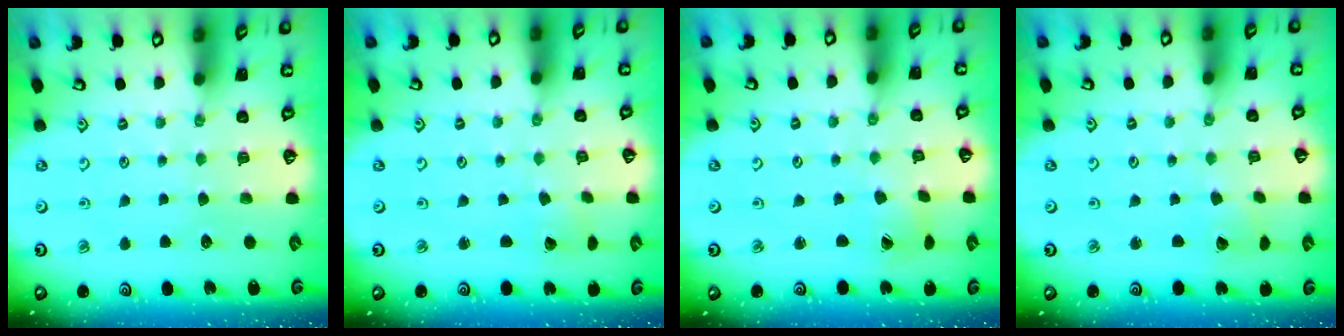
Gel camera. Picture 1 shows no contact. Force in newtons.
{"total": 1.7, "press": 1.7, "slide": 0.1}
{"total": 3.0, "press": 3.0, "slide": 0.2}
{"total": 2.3, "press": 2.3, "slide": 0.0}